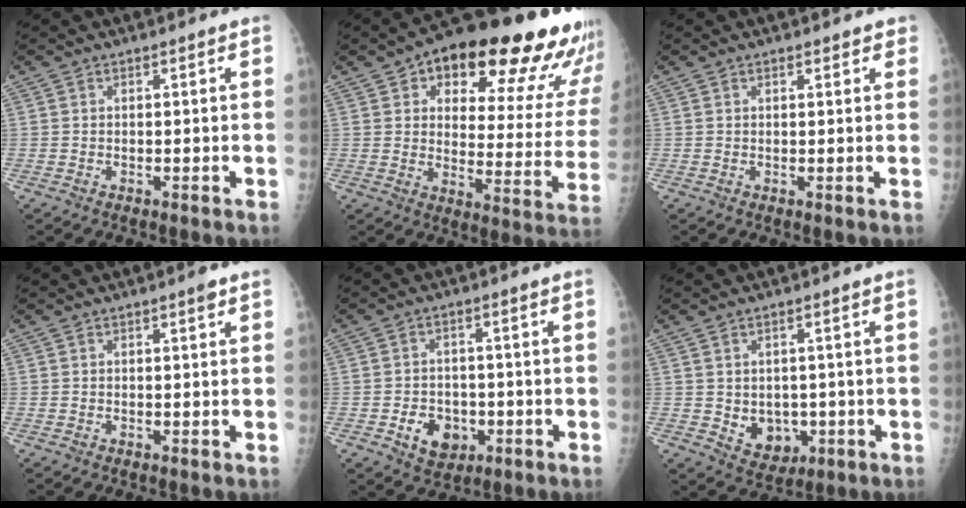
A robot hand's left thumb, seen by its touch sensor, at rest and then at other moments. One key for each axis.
{"total": 26.2, "fx": 15.9, "fy": 9.5, "fz": 18.6, "tx": -0.204, "ty": -0.049, "tz": 0.210}
{"total": 1.7, "fx": 1.3, "fy": 0.8, "fz": 0.8, "tx": 0.004, "ty": -0.003, "tz": 0.010}
{"total": 1.0, "fx": 0.5, "fy": 0.2, "fz": 0.8, "tx": -0.012, "ty": 0.000, "tz": 0.006}
{"total": 6.9, "fx": -2.3, "fy": 5.4, "fz": 3.6, "tx": -0.032, "ty": 0.010, "tz": -0.030}
{"total": 6.1, "fx": -0.7, "fy": 5.0, "fz": 3.5, "tx": -0.026, "ty": -0.005, "tz": 0.008}